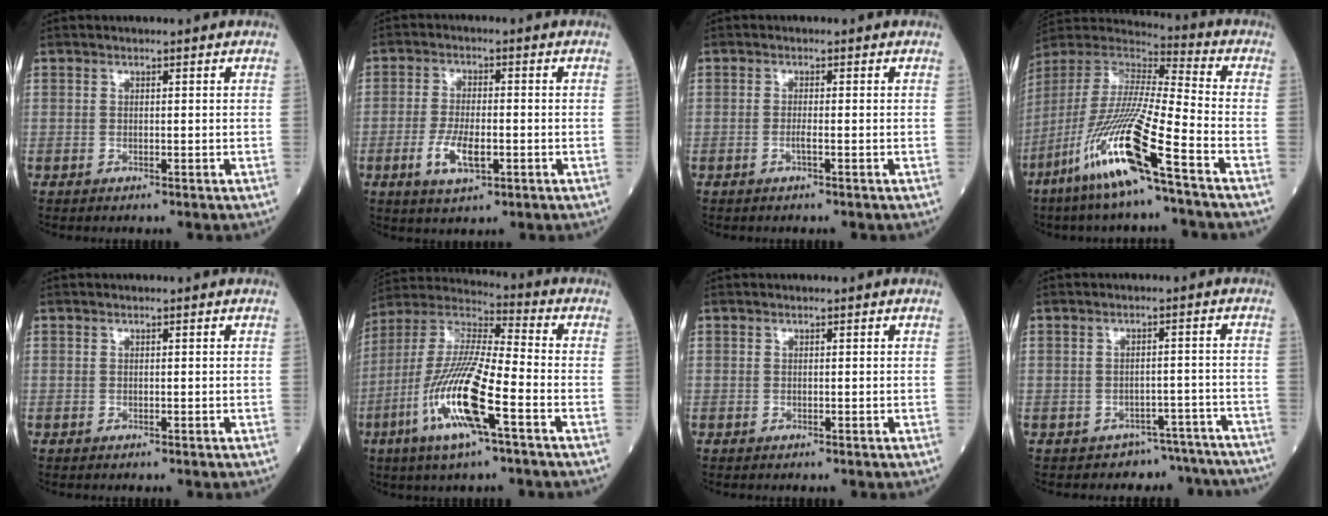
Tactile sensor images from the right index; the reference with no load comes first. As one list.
[{"total": 6.3, "force": [-2.1, 2.2, 5.6], "torque": [-0.112, -0.006, -0.035]}, {"total": 1.2, "force": [-0.5, -0.1, 1.1], "torque": [-0.024, -0.001, -0.012]}, {"total": 19.2, "force": [-10.1, 0.3, 16.2], "torque": [-0.368, -0.053, -0.207]}, {"total": 0.0}, {"total": 16.5, "force": [-6.2, 1.9, 15.2], "torque": [-0.317, -0.015, -0.122]}, {"total": 0.0}, {"total": 8.9, "force": [-8.2, 3.4, -0.8], "torque": [0.028, 0.050, -0.086]}]